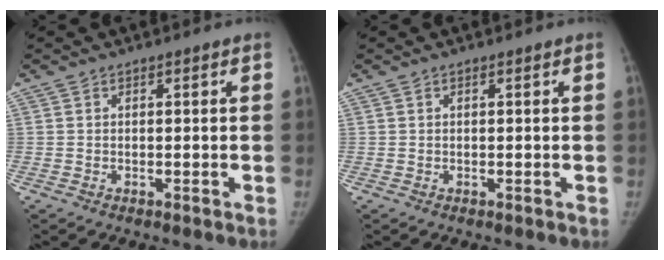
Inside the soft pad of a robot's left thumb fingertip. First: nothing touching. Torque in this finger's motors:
{"motor_torque": [0.02, -0.01, 0.06, -0.05, 0.00]}